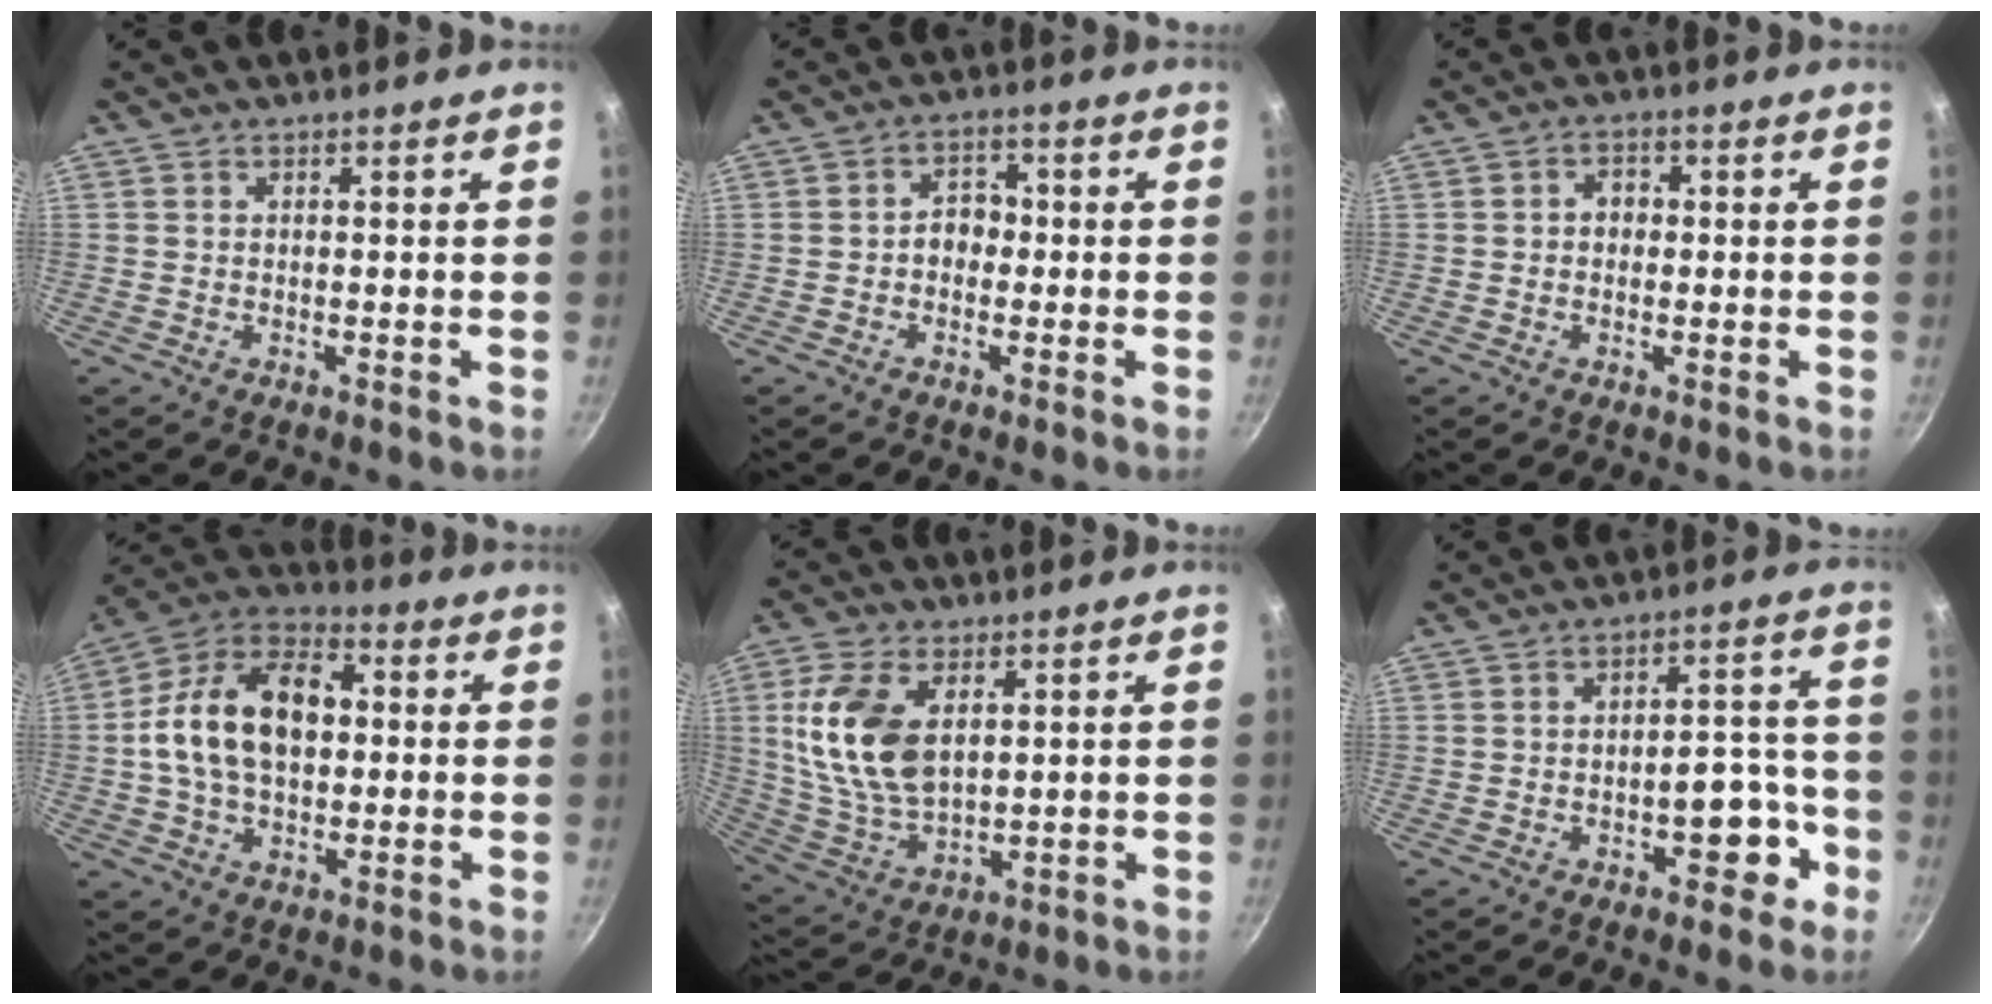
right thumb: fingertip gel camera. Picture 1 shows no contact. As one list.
[{"total": 3.9, "force": [-0.7, 3.1, 2.3], "torque": [-0.007, 0.016, -0.018]}, {"total": 2.9, "force": [0.0, 2.5, 1.6], "torque": [-0.008, 0.009, -0.003]}, {"total": 17.6, "force": [1.1, 11.5, 13.4], "torque": [-0.209, 0.032, 0.002]}, {"total": 15.3, "force": [3.7, 9.0, 11.8], "torque": [-0.216, -0.016, 0.084]}, {"total": 8.1, "force": [-3.5, 4.5, 5.7], "torque": [-0.031, 0.044, -0.037]}]